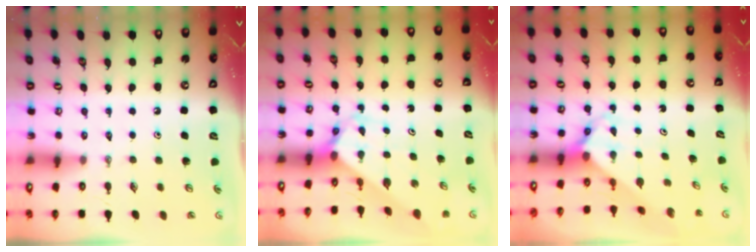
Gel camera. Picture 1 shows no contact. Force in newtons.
{"total": 2.4, "press": 2.4, "slide": 0.2}
{"total": 3.4, "press": 3.4, "slide": 0.3}